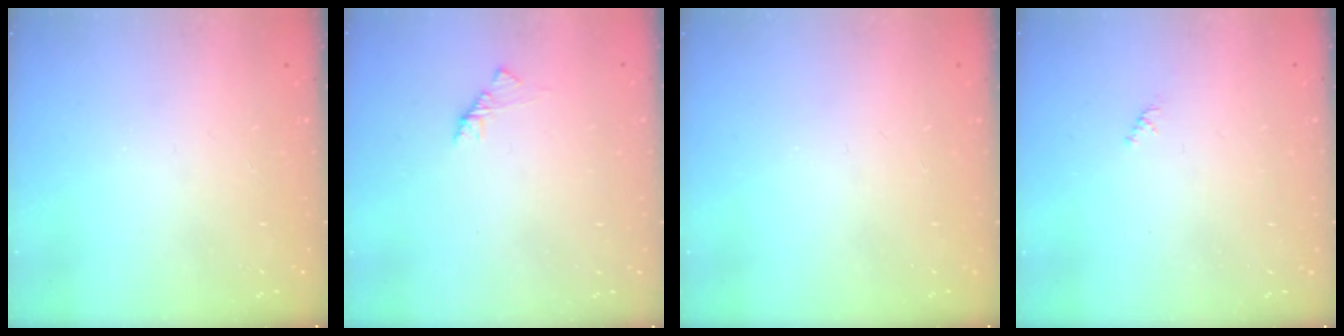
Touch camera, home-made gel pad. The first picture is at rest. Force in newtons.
{"total": 1.7, "press": 1.6, "slide": 0.5}
{"total": 0.0}
{"total": 0.8, "press": 0.7, "slide": 0.4}